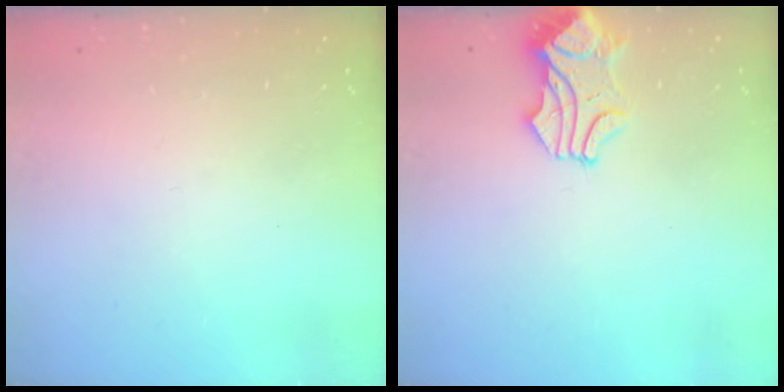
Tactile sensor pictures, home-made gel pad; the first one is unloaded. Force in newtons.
{"total": 0.9, "press": 0.7, "slide": 0.7}